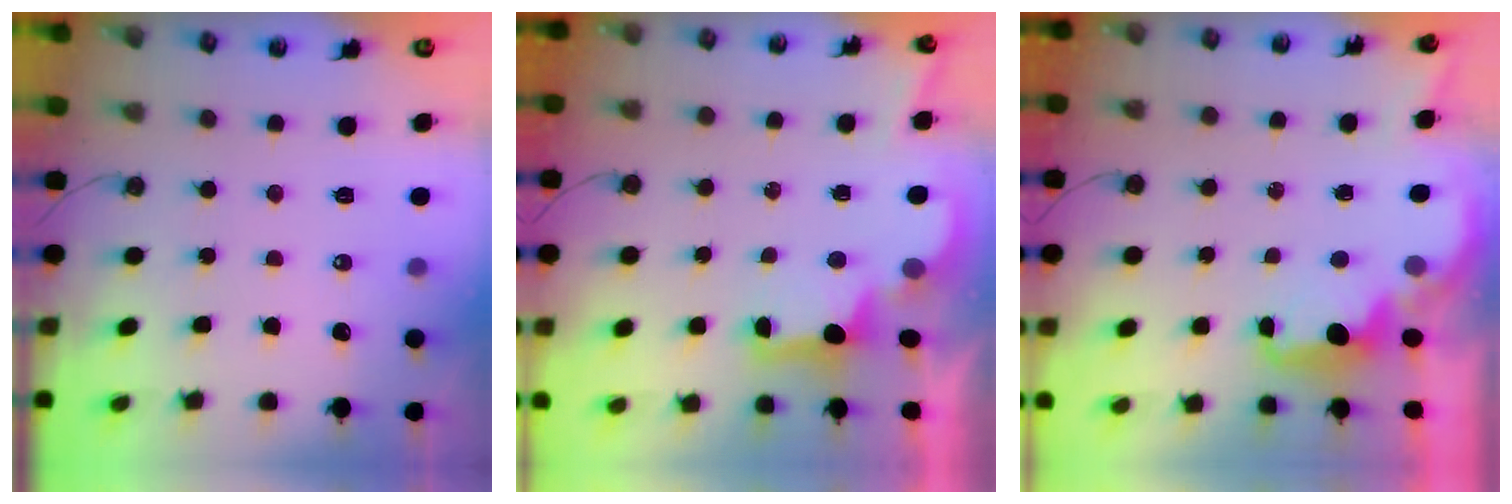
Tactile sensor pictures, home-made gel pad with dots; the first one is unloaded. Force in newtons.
{"total": 2.5, "press": 2.4, "slide": 0.7}
{"total": 2.2, "press": 2.0, "slide": 0.8}